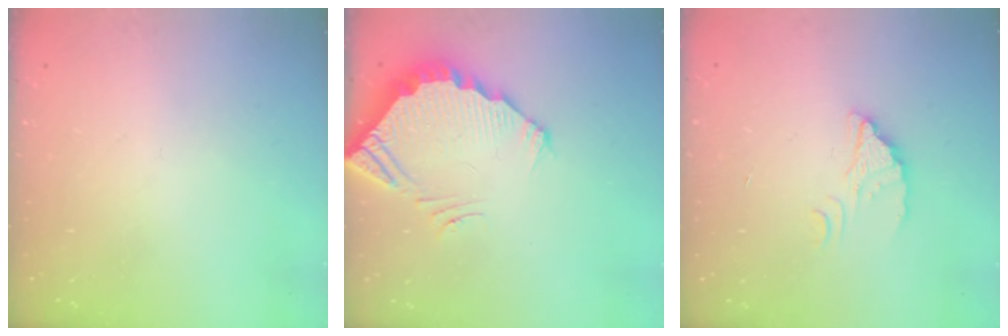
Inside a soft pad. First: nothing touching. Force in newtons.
{"total": 3.5, "press": 3.5, "slide": 0.2}
{"total": 2.3, "press": 2.3, "slide": 0.2}